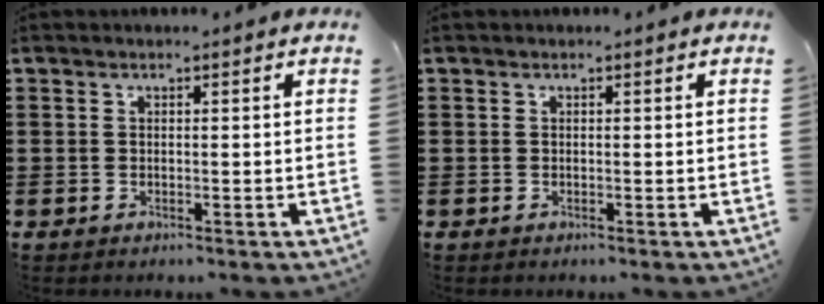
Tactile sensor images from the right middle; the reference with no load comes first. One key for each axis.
{"total": 0.0}